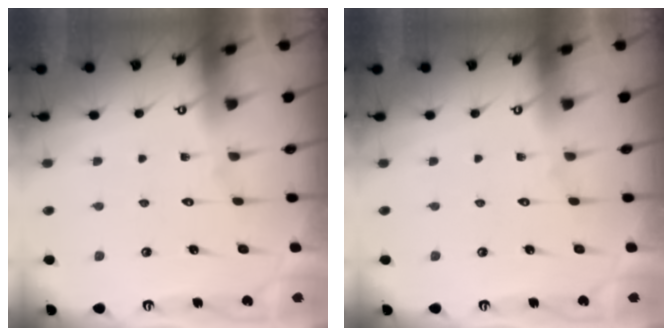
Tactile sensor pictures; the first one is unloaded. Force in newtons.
{"total": 0.0}